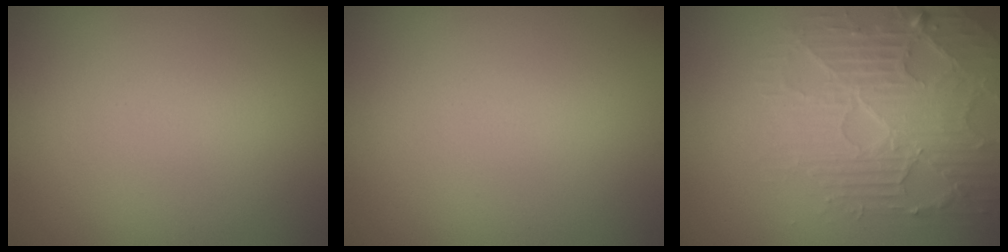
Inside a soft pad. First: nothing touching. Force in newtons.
{"total": 0.0}
{"total": 4.5, "press": 4.5, "slide": 0.6}